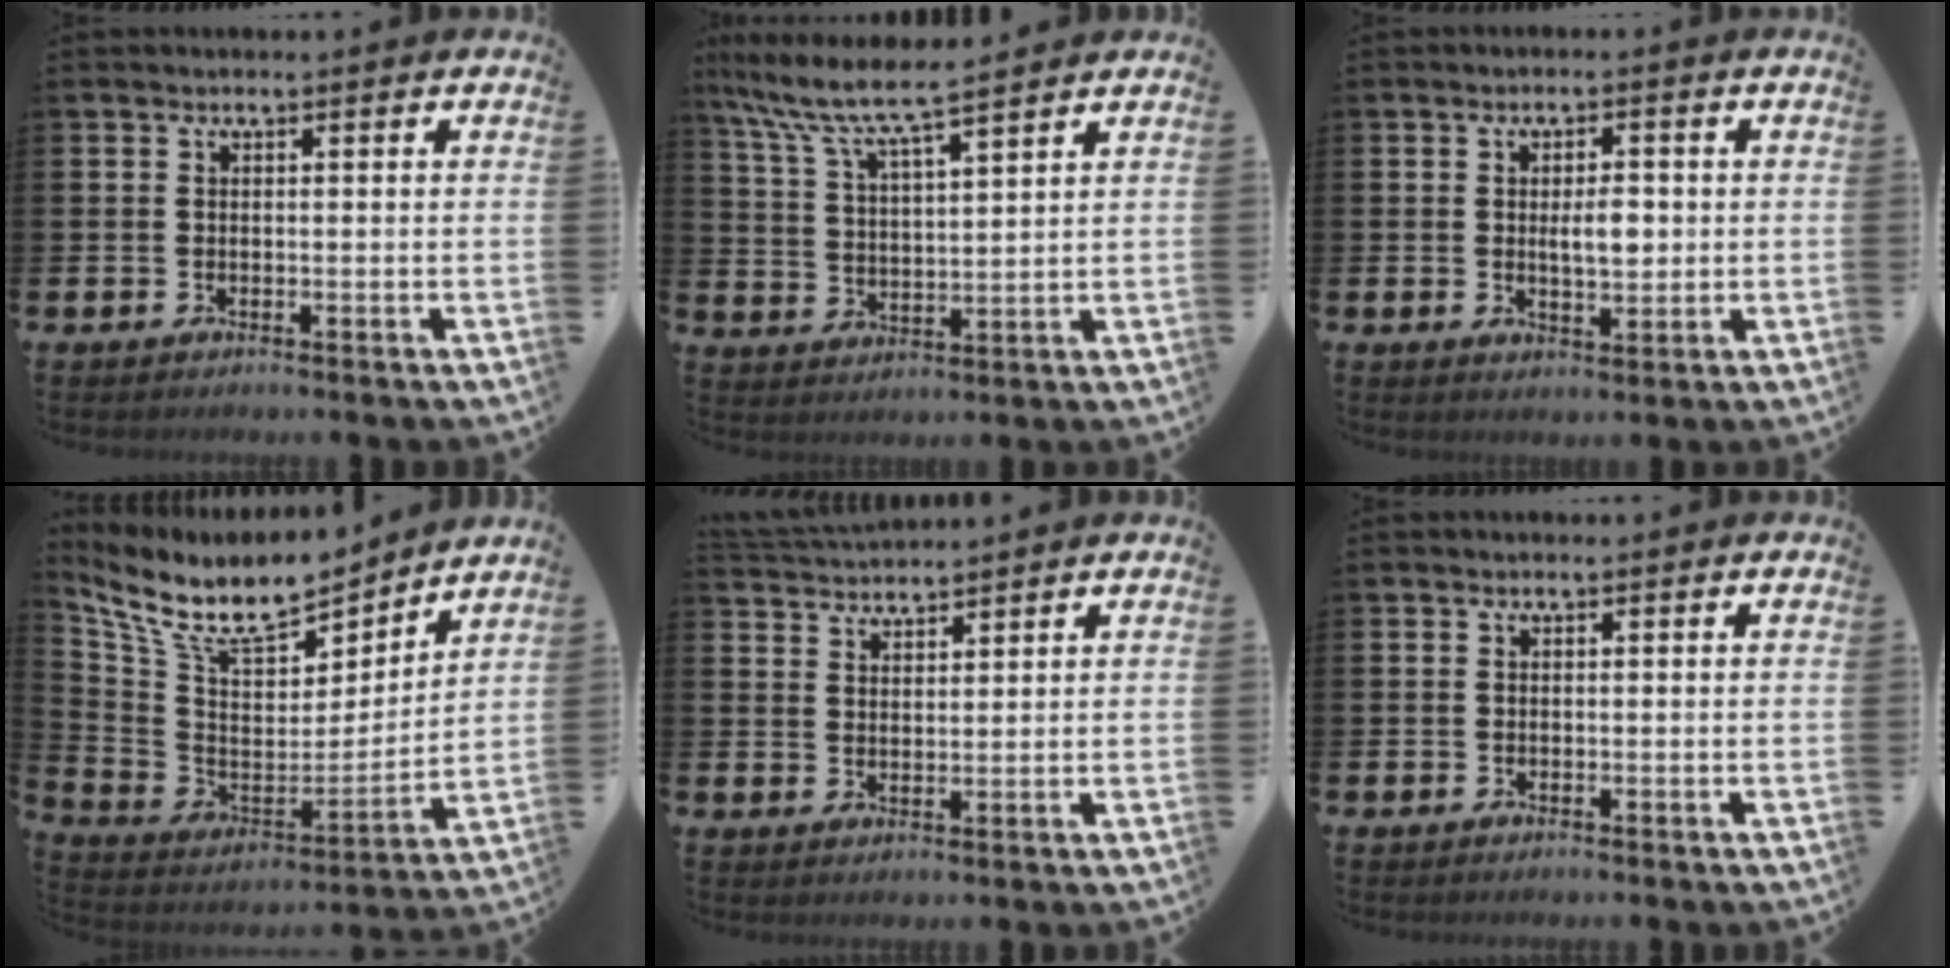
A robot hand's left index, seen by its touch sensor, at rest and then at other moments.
{"total": 7.8, "force": [7.2, 0.2, 2.9], "torque": [-0.084, -0.042, 0.125]}
{"total": 3.3, "force": [0.3, 1.5, 2.9], "torque": [-0.039, -0.002, -0.001]}
{"total": 10.2, "force": [8.8, 3.3, 4.1], "torque": [-0.130, -0.057, 0.155]}
{"total": 3.3, "force": [3.3, 0.4, -0.2], "torque": [-0.004, -0.016, 0.060]}
{"total": 0.0}